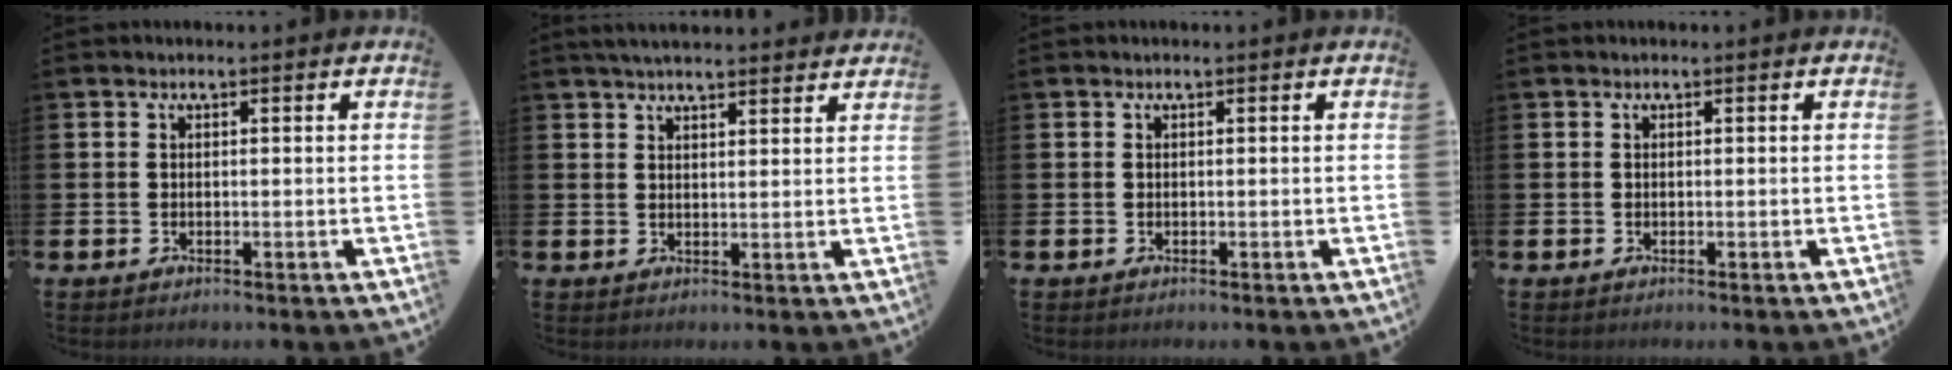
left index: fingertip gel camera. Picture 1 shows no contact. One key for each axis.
{"total": 3.6, "fx": 3.5, "fy": 0.4, "fz": 0.9, "tx": -0.024, "ty": -0.009, "tz": 0.065}
{"total": 0.0}
{"total": 0.0}